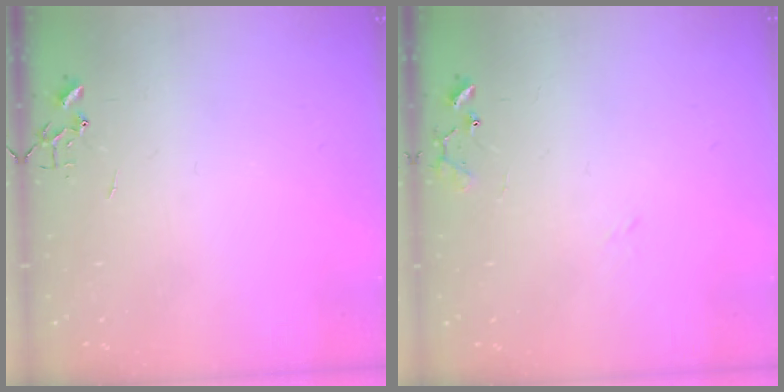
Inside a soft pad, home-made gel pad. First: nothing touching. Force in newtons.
{"total": 9.5, "press": 9.5, "slide": 0.7}